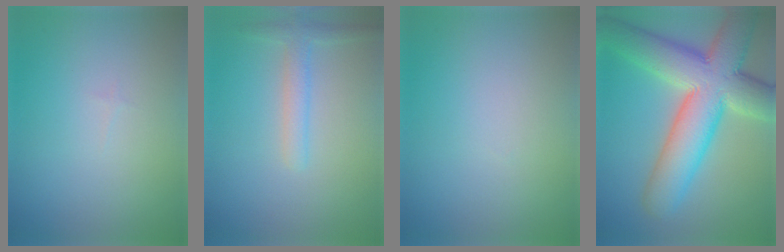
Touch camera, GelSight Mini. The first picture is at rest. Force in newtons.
{"total": 2.1, "press": 2.1, "slide": 0.1}
{"total": 0.0}
{"total": 12.1, "press": 12.0, "slide": 0.8}